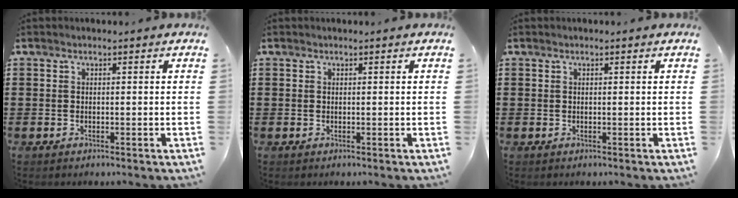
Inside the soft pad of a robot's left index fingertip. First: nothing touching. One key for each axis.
{"total": 0.0}
{"total": 0.0}